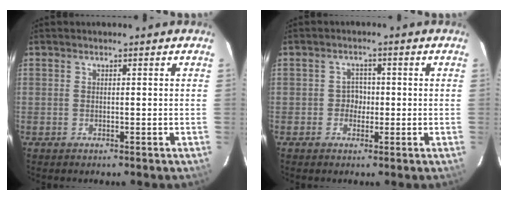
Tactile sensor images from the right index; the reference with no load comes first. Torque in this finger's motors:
{"motor_torque": [0.23, 0.19, 0.07, 0.01]}